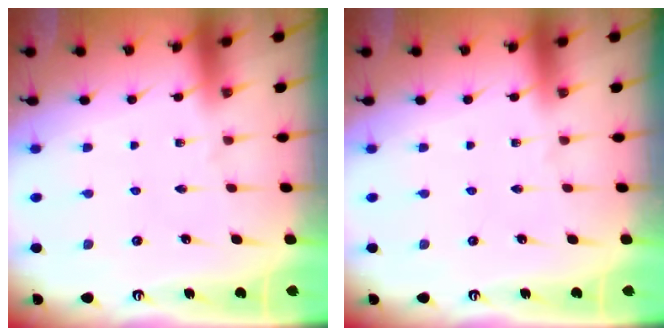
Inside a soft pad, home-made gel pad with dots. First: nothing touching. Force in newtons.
{"total": 0.0}